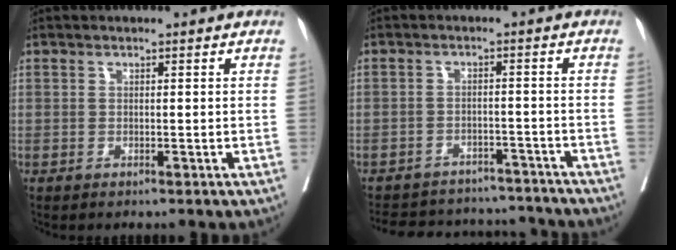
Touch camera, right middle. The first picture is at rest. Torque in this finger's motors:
{"motor_torque": [0.93, -1.21, 0.11, 0.04]}